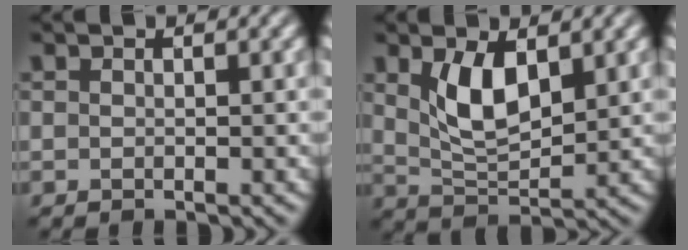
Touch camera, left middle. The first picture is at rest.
{"total": 4.8, "force": [1.5, 2.2, 4.0], "torque": [-0.091, -0.007, 0.031]}